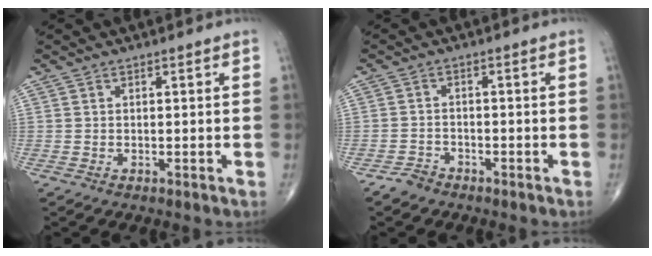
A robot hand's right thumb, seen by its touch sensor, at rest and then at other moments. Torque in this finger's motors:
{"motor_torque": [0.58, -0.14, -0.29, -0.25, -0.02]}